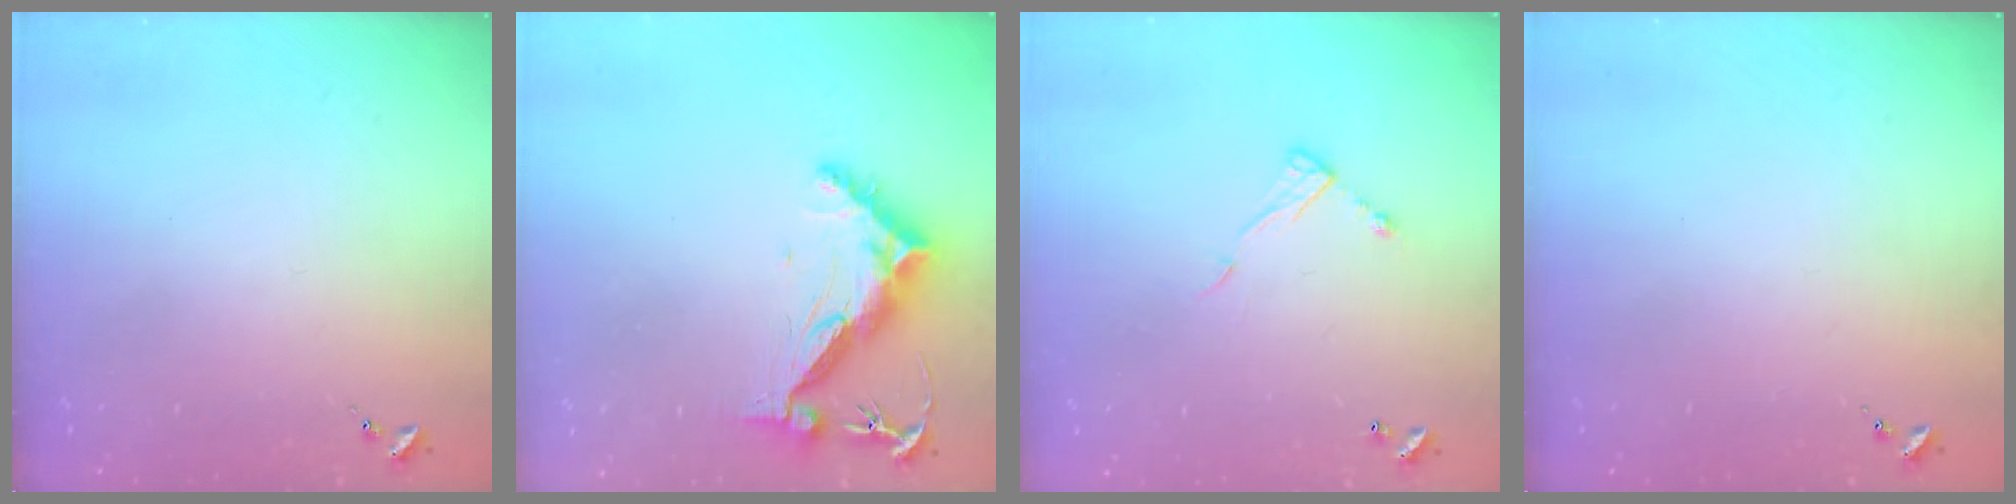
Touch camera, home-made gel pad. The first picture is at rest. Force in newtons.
{"total": 10.4, "press": 10.3, "slide": 0.9}
{"total": 6.6, "press": 6.6, "slide": 0.3}
{"total": 0.0}